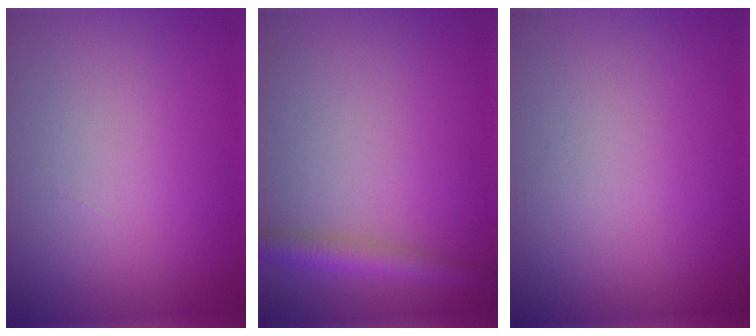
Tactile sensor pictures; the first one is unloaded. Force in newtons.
{"total": 2.7, "press": 2.7, "slide": 0.1}
{"total": 0.0}